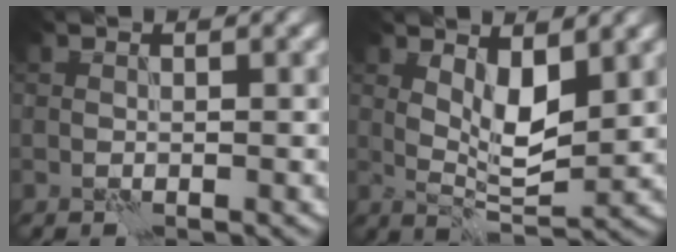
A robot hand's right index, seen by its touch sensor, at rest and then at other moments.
{"total": 3.9, "force": [1.8, 1.3, 3.3], "torque": [-0.062, -0.009, 0.036]}